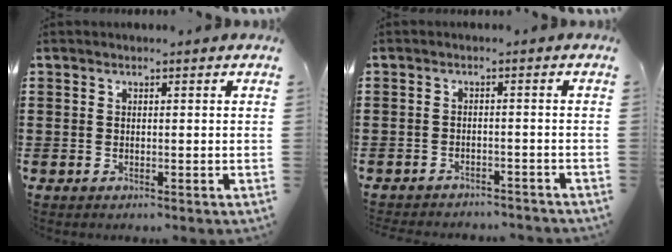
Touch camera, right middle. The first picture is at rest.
{"total": 2.2, "force": [-2.2, 0.2, 0.0], "torque": [-0.007, 0.000, -0.047]}